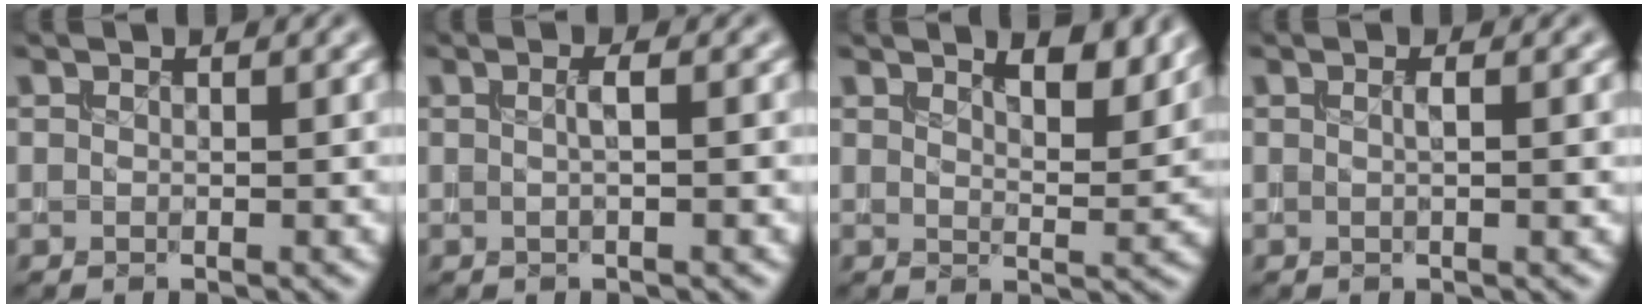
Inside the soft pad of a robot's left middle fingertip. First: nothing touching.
{"total": 1.1, "force": [-0.1, 0.0, 1.1], "torque": [-0.022, 0.006, -0.004]}
{"total": 4.2, "force": [2.9, 1.2, 2.7], "torque": [-0.041, -0.002, 0.041]}
{"total": 0.8, "force": [0.0, -0.1, 0.8], "torque": [-0.013, 0.003, -0.001]}